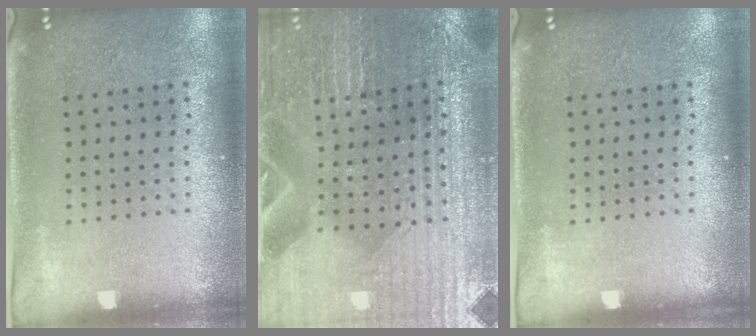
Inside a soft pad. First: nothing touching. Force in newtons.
{"total": 2.5, "press": 2.4, "slide": 0.4}
{"total": 0.0}